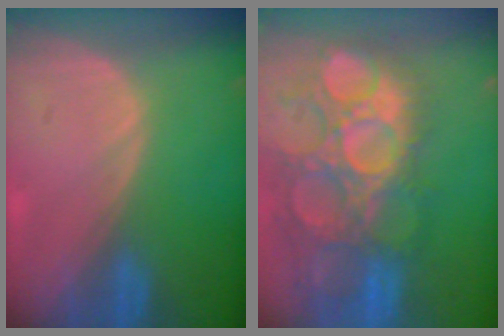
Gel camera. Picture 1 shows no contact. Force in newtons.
{"total": 14.4, "press": 12.7, "slide": 6.8}